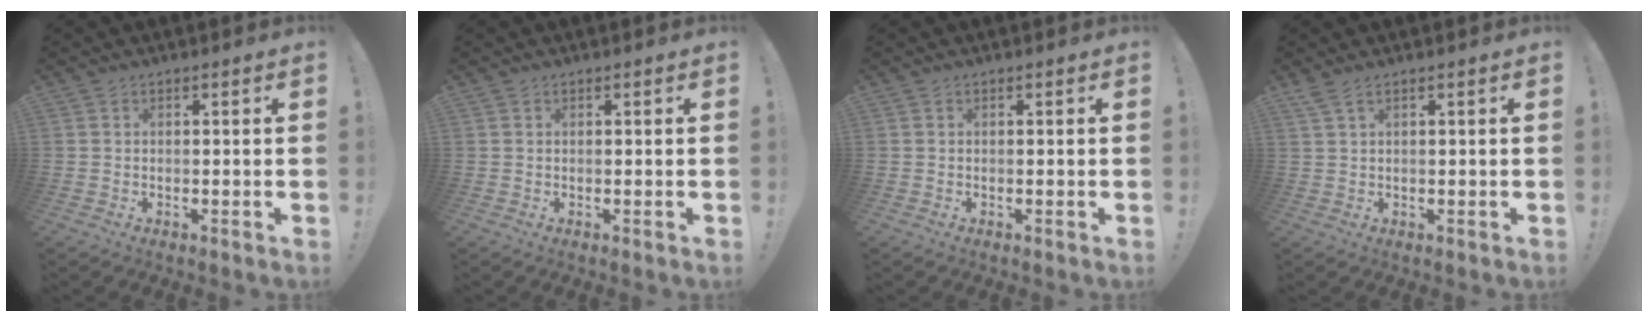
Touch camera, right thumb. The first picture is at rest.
{"total": 0.0}
{"total": 0.0}
{"total": 2.2, "force": [1.5, 0.2, 1.7], "torque": [-0.042, -0.001, 0.027]}